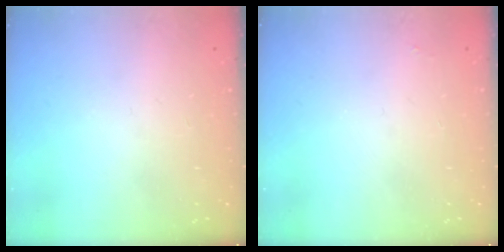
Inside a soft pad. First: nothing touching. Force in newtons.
{"total": 1.9, "press": 1.9, "slide": 0.3}